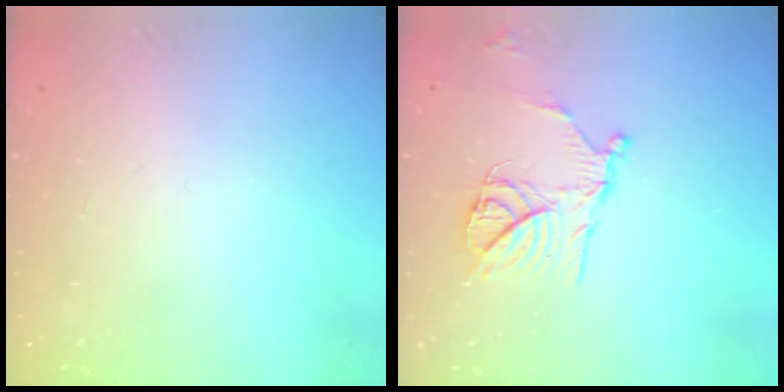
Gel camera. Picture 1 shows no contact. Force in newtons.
{"total": 13.6, "press": 13.5, "slide": 1.3}